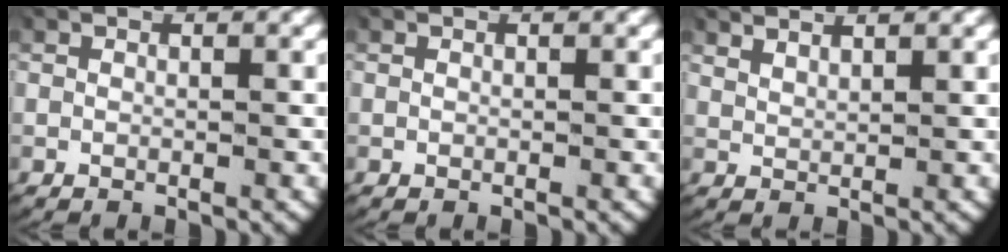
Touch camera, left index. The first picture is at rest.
{"total": 0.0}
{"total": 2.3, "force": [2.3, 0.0, 0.3], "torque": [-0.013, -0.002, 0.047]}